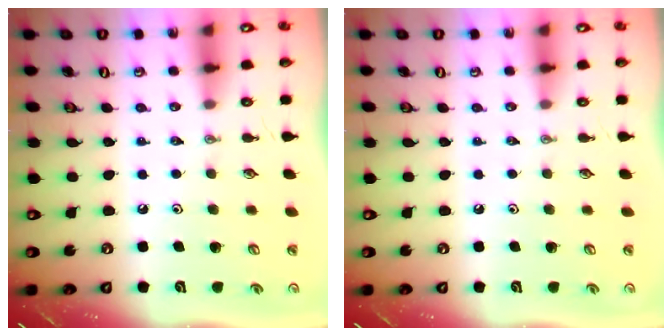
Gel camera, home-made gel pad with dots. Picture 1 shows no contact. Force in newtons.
{"total": 0.0}